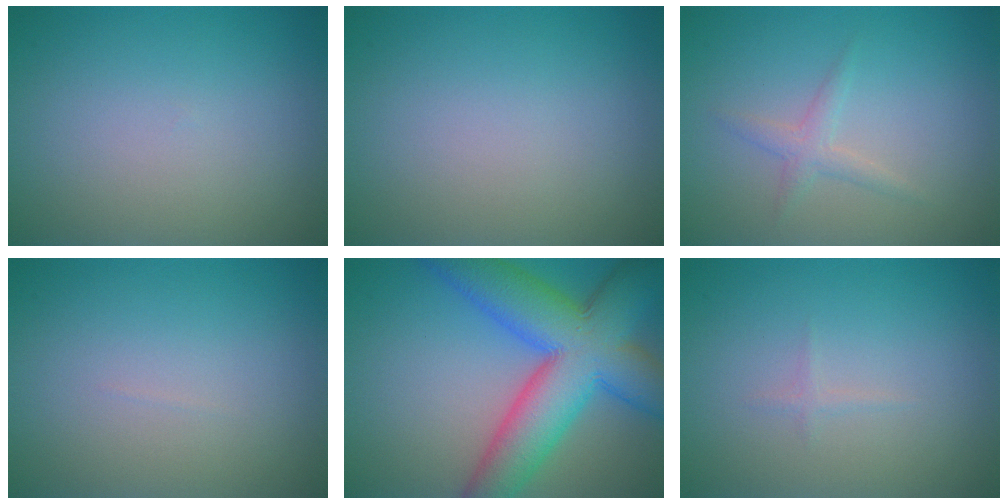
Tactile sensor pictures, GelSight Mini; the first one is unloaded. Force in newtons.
{"total": 0.0}
{"total": 1.6, "press": 1.6, "slide": 0.0}
{"total": 0.0}
{"total": 12.1, "press": 12.1, "slide": 0.4}
{"total": 0.5, "press": 0.5, "slide": 0.0}